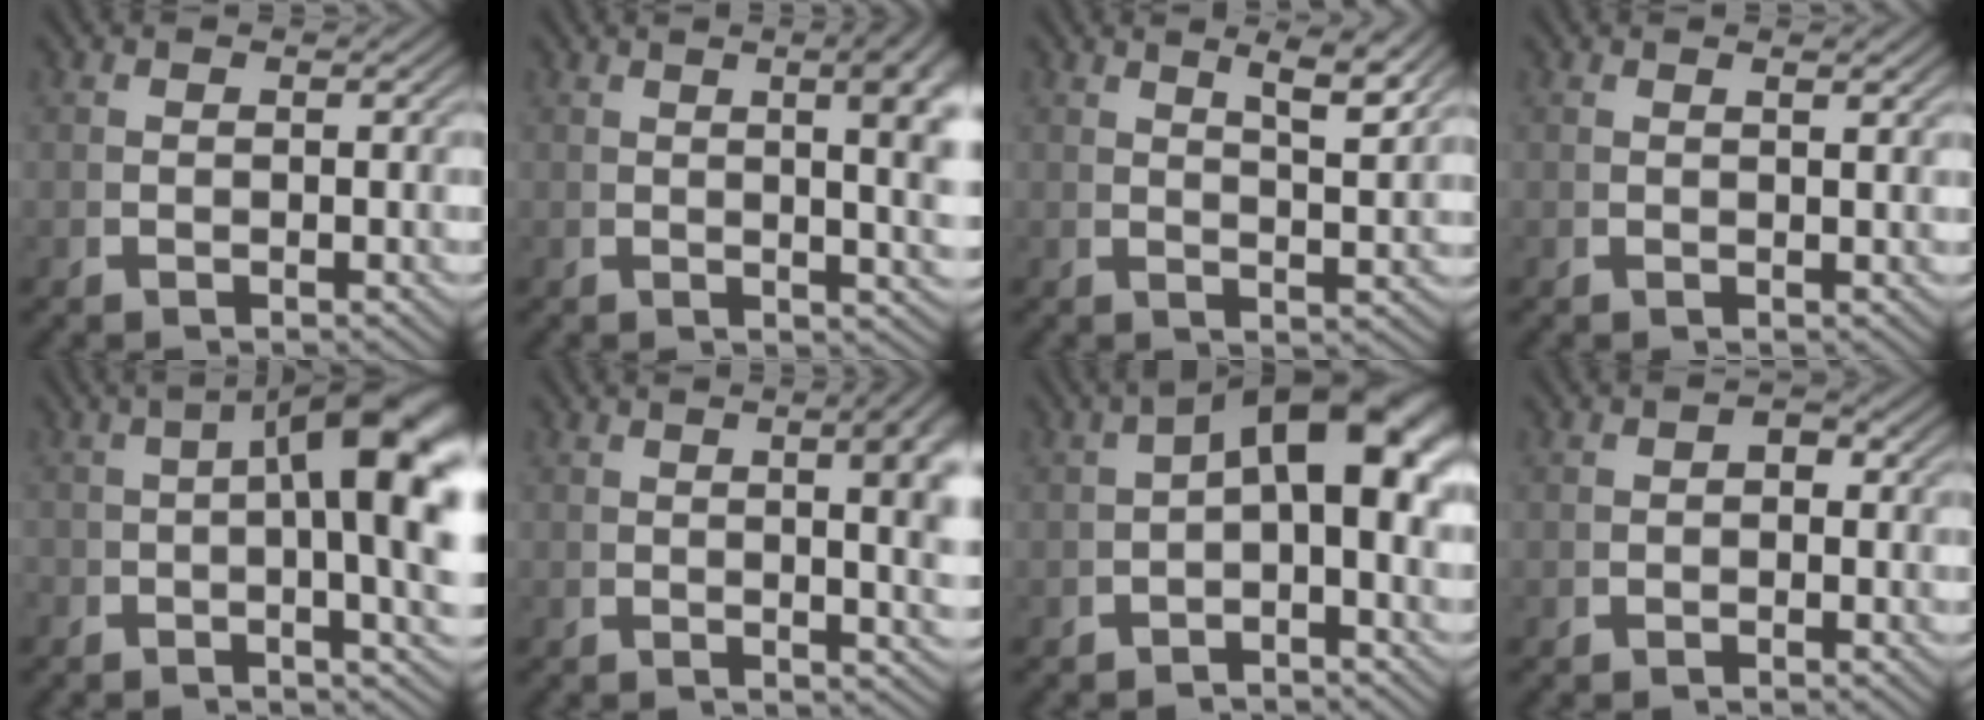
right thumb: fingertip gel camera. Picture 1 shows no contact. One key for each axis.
{"total": 7.0, "fx": 1.9, "fy": 2.4, "fz": 6.3, "tx": -0.060, "ty": 0.011, "tz": 0.028}
{"total": 4.7, "fx": 2.8, "fy": 1.0, "fz": 3.6, "tx": -0.046, "ty": 0.004, "tz": 0.049}
{"total": 0.8, "fx": 0.6, "fy": -0.1, "fz": 0.6, "tx": -0.010, "ty": 0.001, "tz": 0.012}
{"total": 10.6, "fx": 1.0, "fy": 3.8, "fz": 9.8, "tx": -0.121, "ty": 0.006, "tz": 0.006}
{"total": 6.3, "fx": 1.5, "fy": 2.1, "fz": 5.7, "tx": -0.054, "ty": 0.010, "tz": 0.022}
{"total": 7.5, "fx": 0.5, "fy": 3.5, "fz": 6.7, "tx": -0.087, "ty": 0.001, "tz": 0.008}
{"total": 0.8, "fx": -0.2, "fy": 0.5, "fz": 0.6, "tx": -0.007, "ty": -0.002, "tz": -0.004}